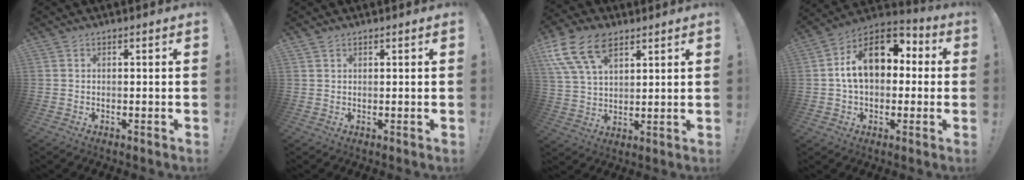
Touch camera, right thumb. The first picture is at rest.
{"total": 1.0, "force": [0.8, 0.5, 0.2], "torque": [0.001, -0.003, 0.015]}
{"total": 14.9, "force": [8.3, 8.7, 8.7], "torque": [-0.170, -0.029, 0.158]}
{"total": 16.7, "force": [3.6, 11.0, 12.0], "torque": [-0.185, 0.004, 0.063]}